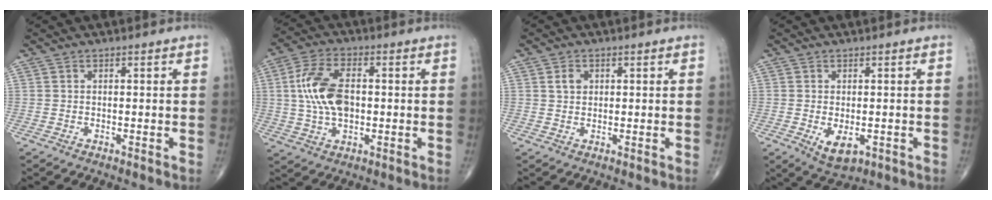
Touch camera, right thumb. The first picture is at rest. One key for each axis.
{"total": 11.5, "fx": 0.6, "fy": 6.5, "fz": 9.5, "tx": -0.187, "ty": 0.011, "tz": 0.012}
{"total": 2.3, "fx": 0.8, "fy": 1.7, "fz": 1.3, "tx": -0.016, "ty": 0.000, "tz": 0.013}
{"total": 4.9, "fx": -1.2, "fy": 2.7, "fz": 3.9, "tx": -0.053, "ty": -0.010, "tz": -0.007}